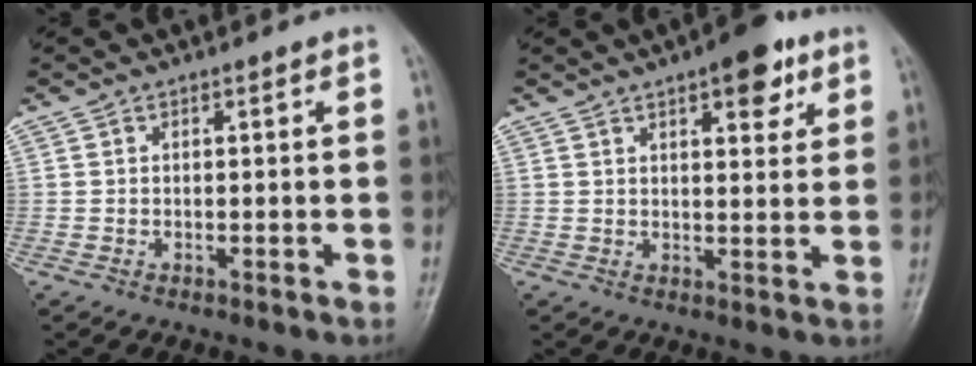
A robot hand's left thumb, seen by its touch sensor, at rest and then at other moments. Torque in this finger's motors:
{"motor_torque": [1.47, 1.10, 1.28, -1.08, -0.42]}